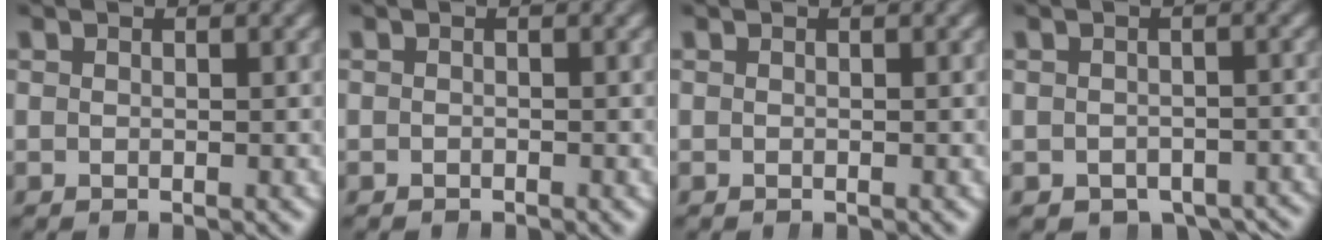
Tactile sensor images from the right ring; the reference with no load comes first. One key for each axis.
{"total": 0.6, "fx": -0.6, "fy": -0.1, "fz": -0.2, "tx": 0.007, "ty": -0.005, "tz": -0.006}
{"total": 0.0}
{"total": 6.3, "fx": -5.2, "fy": 3.1, "fz": 1.8, "tx": -0.006, "ty": -0.025, "tz": -0.069}